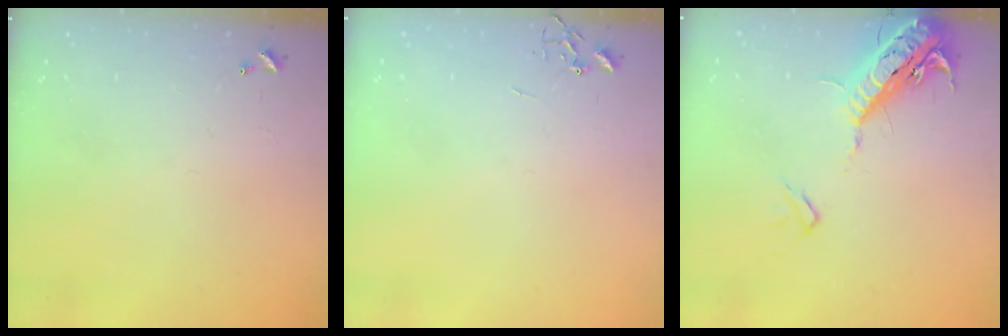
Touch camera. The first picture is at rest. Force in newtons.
{"total": 0.0}
{"total": 18.4, "press": 18.0, "slide": 4.0}